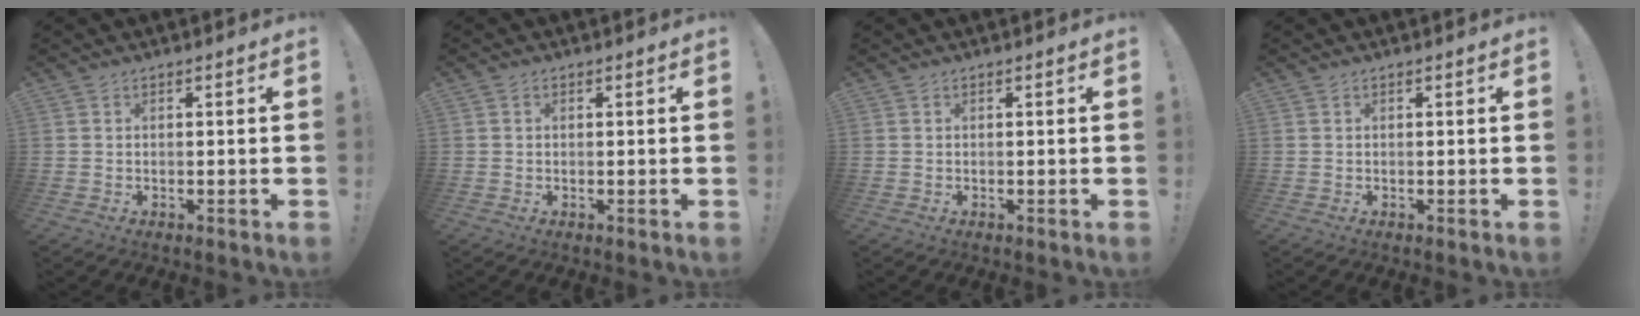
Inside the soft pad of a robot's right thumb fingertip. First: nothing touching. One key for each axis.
{"total": 0.5, "fx": 0.0, "fy": 0.5, "fz": 0.0, "tx": -0.002, "ty": 0.003, "tz": 0.000}
{"total": 0.0}
{"total": 0.0}